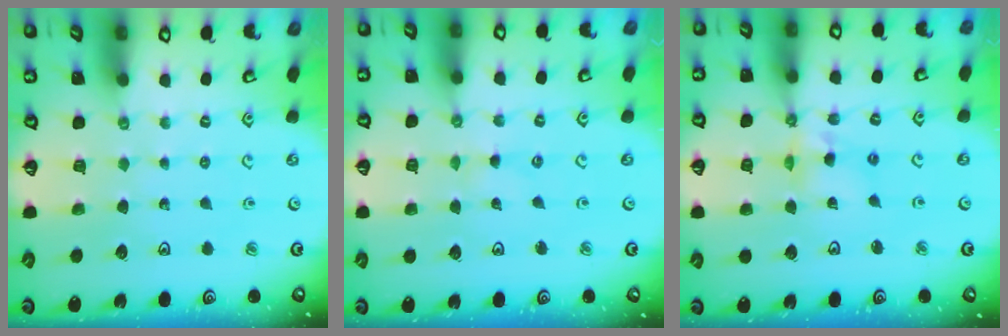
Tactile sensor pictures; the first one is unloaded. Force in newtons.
{"total": 0.0}
{"total": 6.7, "press": 6.7, "slide": 0.7}